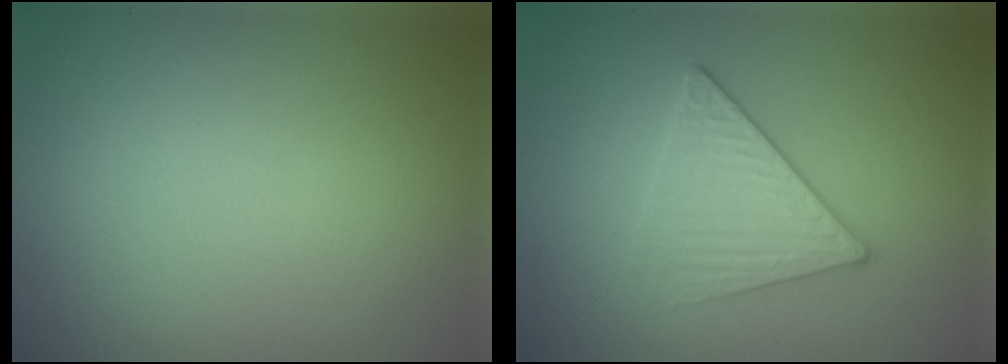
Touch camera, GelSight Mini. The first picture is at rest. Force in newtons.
{"total": 2.7, "press": 2.4, "slide": 1.2}